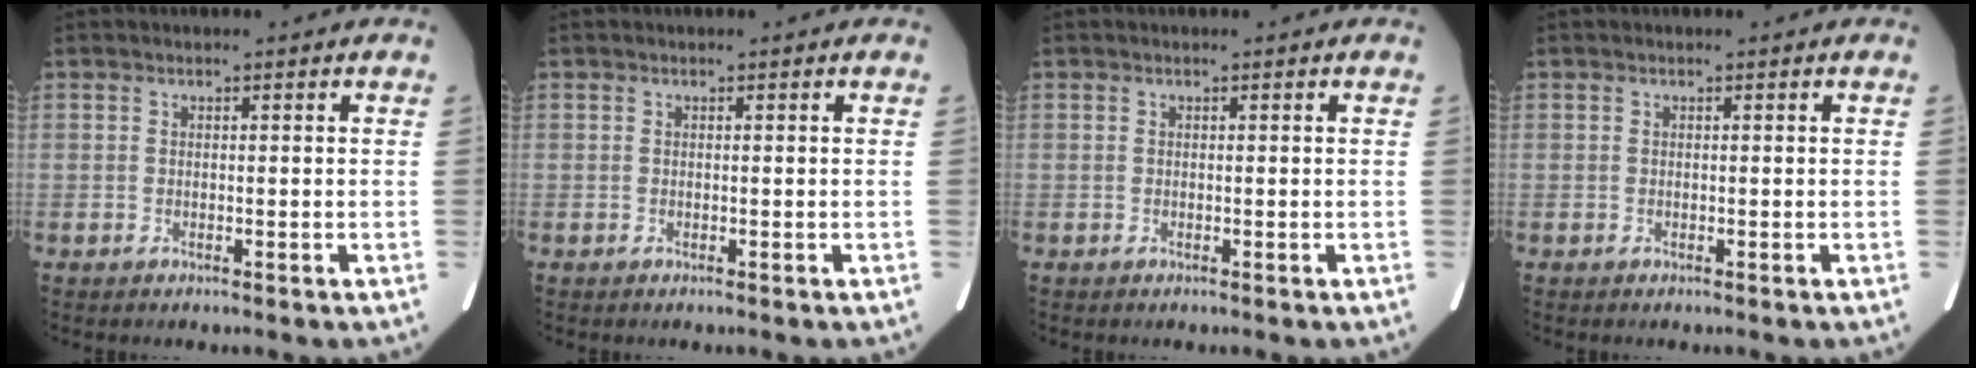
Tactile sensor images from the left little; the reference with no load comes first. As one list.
[{"total": 0.0}, {"total": 0.0}, {"total": 0.0}]